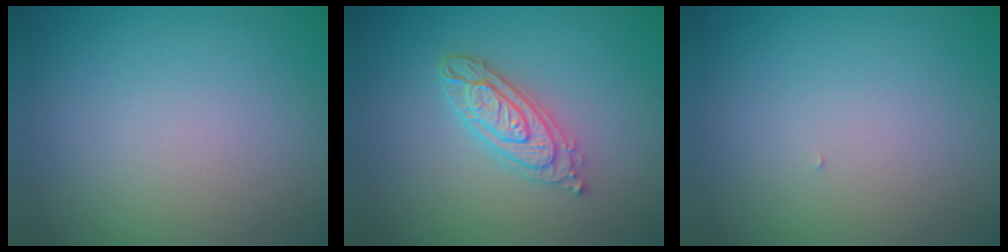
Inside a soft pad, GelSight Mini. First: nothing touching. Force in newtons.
{"total": 3.0, "press": 2.9, "slide": 0.6}
{"total": 0.0}